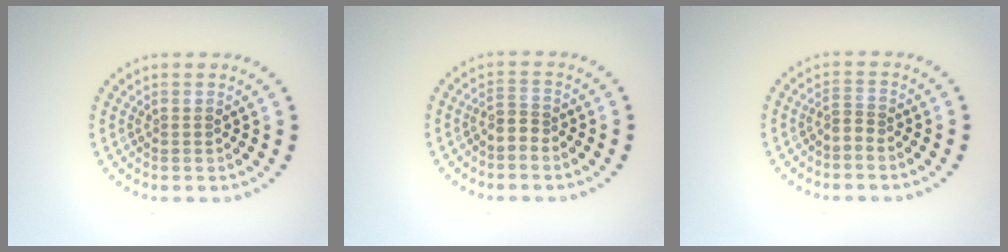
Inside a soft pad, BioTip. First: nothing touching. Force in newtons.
{"total": 1.7, "press": 1.2, "slide": 1.2}
{"total": 1.0, "press": 0.5, "slide": 0.9}